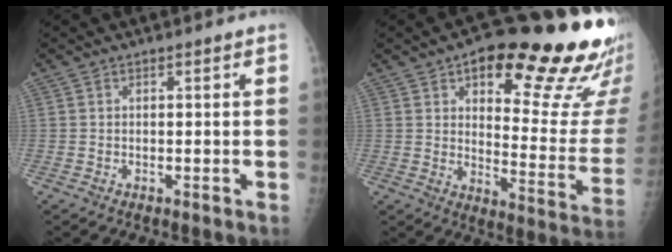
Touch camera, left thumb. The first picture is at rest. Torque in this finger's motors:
{"motor_torque": [0.45, 0.97, 1.41, -1.35, 0.08]}